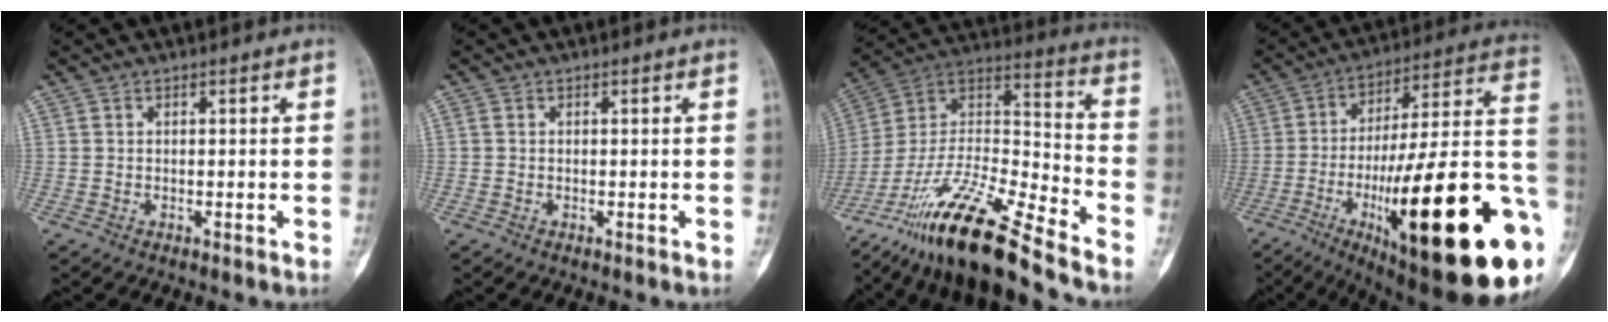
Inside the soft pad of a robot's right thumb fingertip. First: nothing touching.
{"total": 0.5, "force": [0.0, 0.4, 0.3], "torque": [-0.010, -0.001, -0.002]}
{"total": 22.2, "force": [-17.0, 3.2, 13.9], "torque": [-0.288, 0.059, -0.317]}
{"total": 36.7, "force": [-10.7, 9.1, 33.9], "torque": [-0.427, 0.029, -0.161]}